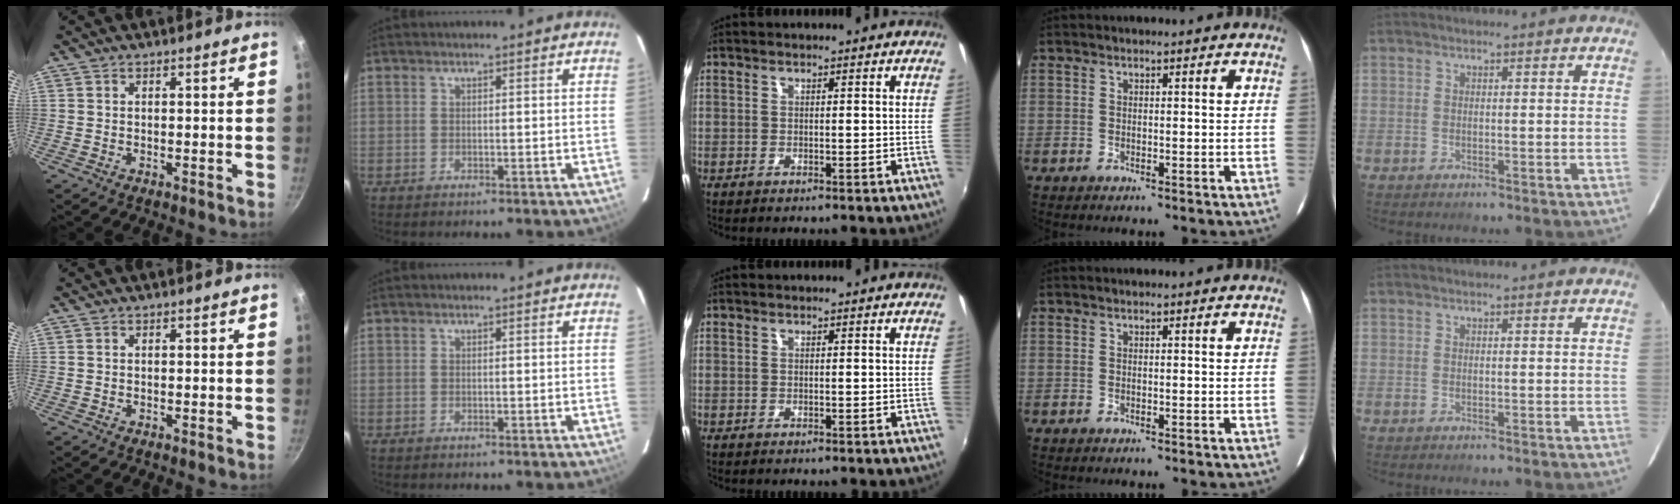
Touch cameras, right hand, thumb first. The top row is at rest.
{}